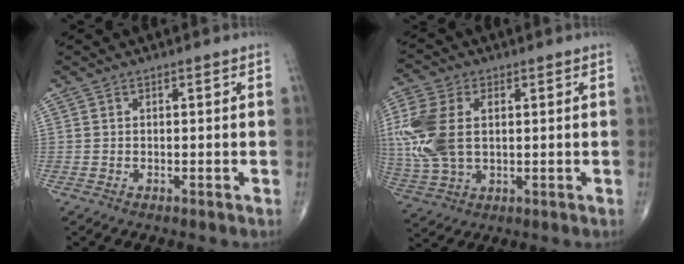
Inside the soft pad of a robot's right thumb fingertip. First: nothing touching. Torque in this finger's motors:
{"motor_torque": [1.82, 1.87, 1.32, -0.02, 0.16]}